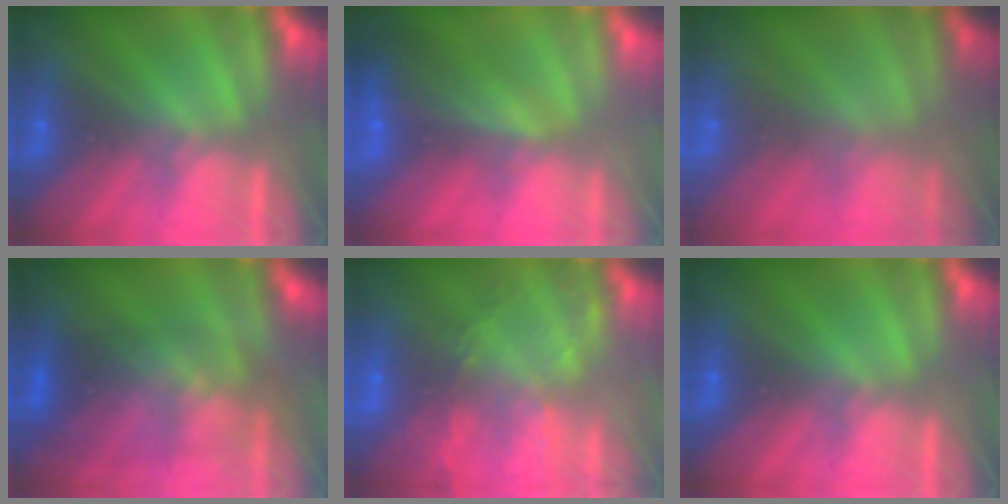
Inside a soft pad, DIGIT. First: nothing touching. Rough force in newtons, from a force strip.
{"total": 7.9}
{"total": 7.2}
{"total": 2.8}
{"total": 8.3}
{"total": 0.0}